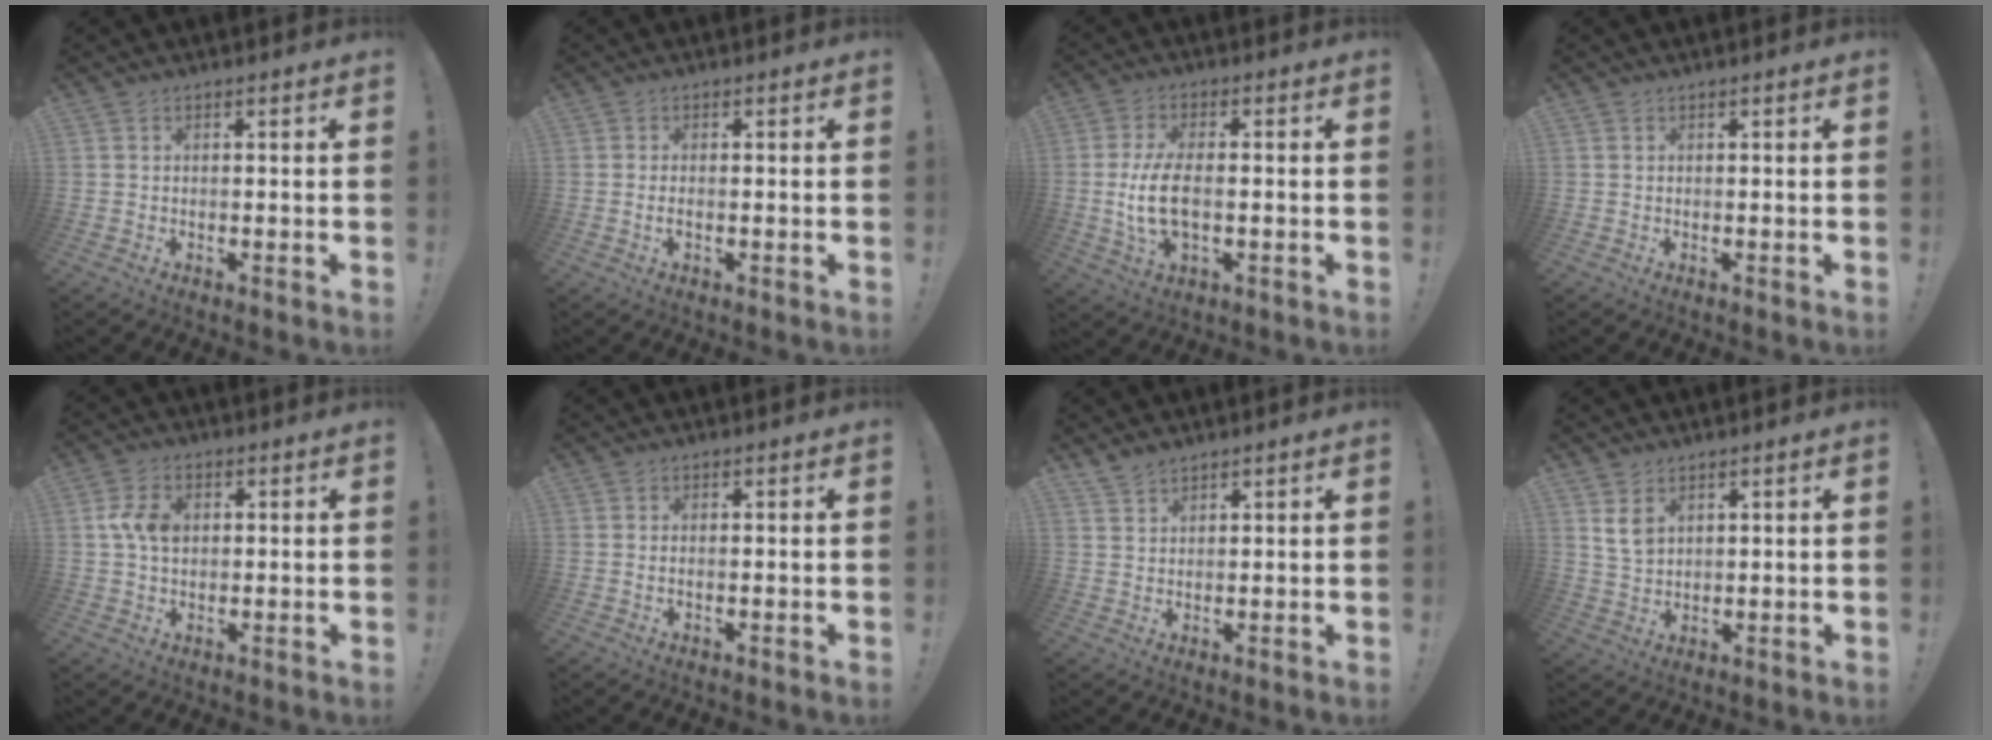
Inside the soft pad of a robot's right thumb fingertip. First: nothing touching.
{"total": 1.4, "force": [-0.3, 0.3, 1.3], "torque": [-0.025, 0.003, -0.006]}
{"total": 10.9, "force": [-1.2, 5.3, 9.4], "torque": [-0.176, -0.009, -0.020]}
{"total": 0.0}
{"total": 7.5, "force": [1.0, 5.3, 5.2], "torque": [-0.095, 0.007, 0.018]}
{"total": 0.7, "force": [0.1, 0.0, 0.7], "torque": [-0.006, -0.003, 0.000]}
{"total": 3.1, "force": [2.9, 1.1, 0.8], "torque": [-0.014, -0.020, 0.055]}
{"total": 5.4, "force": [2.9, 3.5, 3.0], "torque": [-0.042, -0.015, 0.054]}